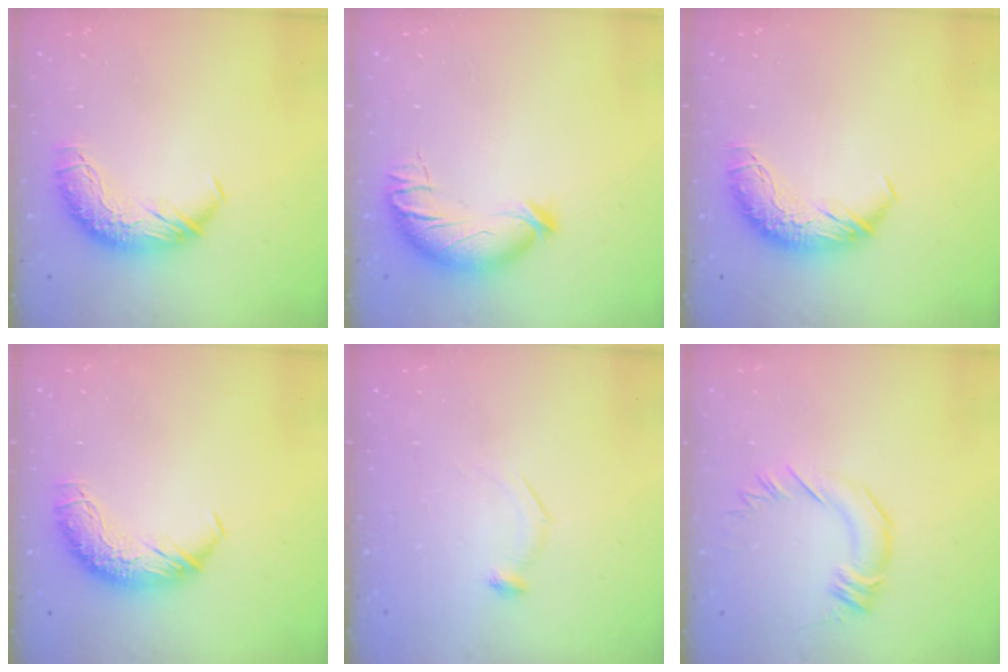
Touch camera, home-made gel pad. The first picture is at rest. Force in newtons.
{"total": 4.5, "press": 4.3, "slide": 1.3}
{"total": 0.0}
{"total": 0.0}
{"total": 8.9, "press": 8.9, "slide": 0.3}
{"total": 1.9, "press": 1.9, "slide": 0.4}